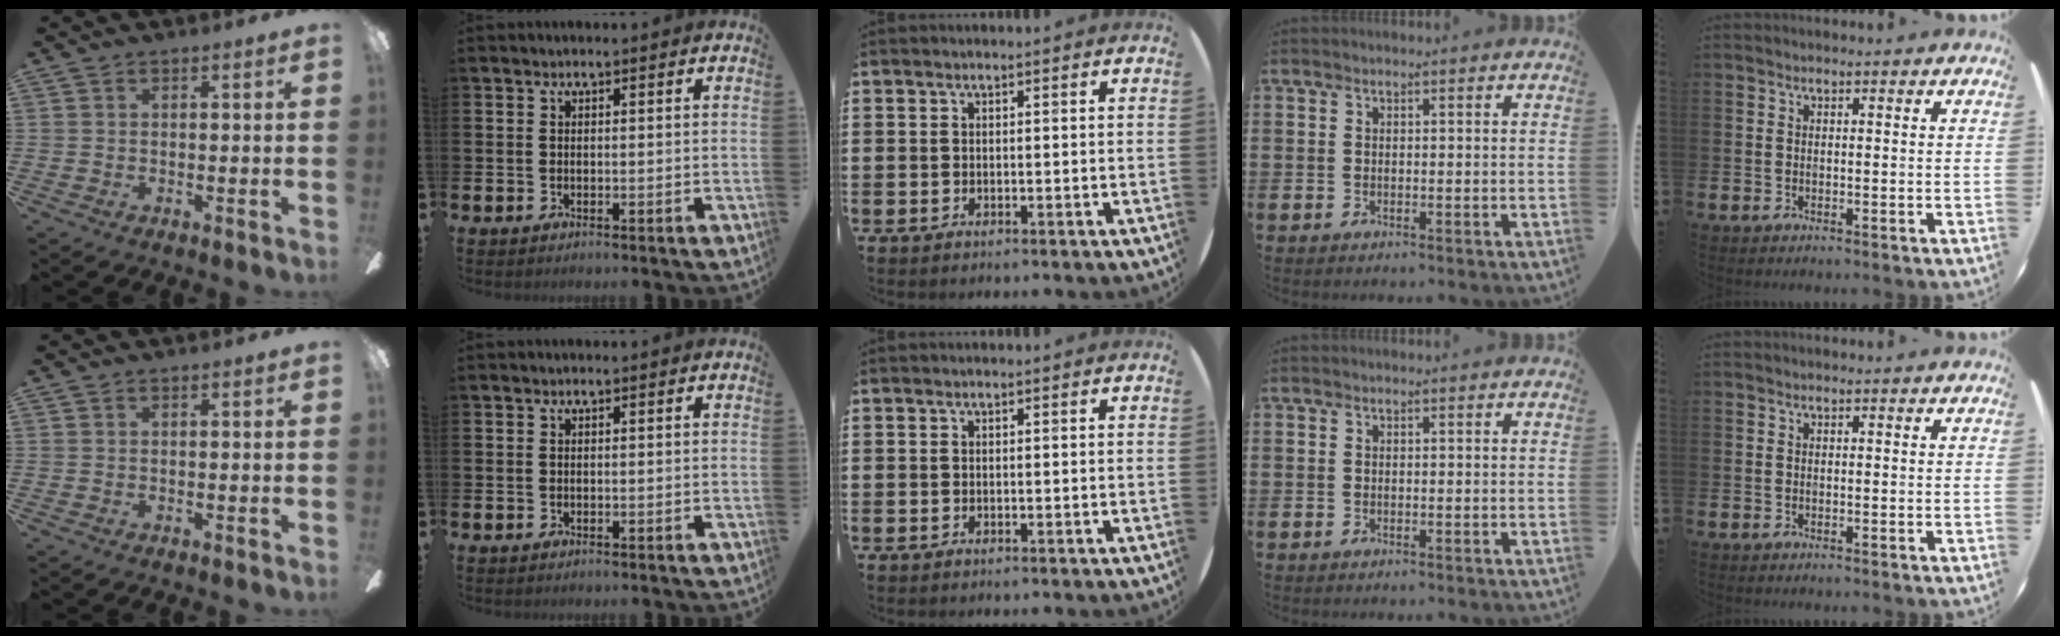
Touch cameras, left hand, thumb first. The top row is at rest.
{}